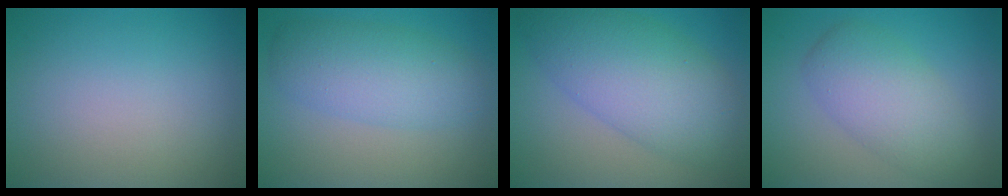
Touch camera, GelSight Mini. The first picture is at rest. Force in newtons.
{"total": 5.2, "press": 5.2, "slide": 0.2}
{"total": 8.5, "press": 8.5, "slide": 0.3}
{"total": 5.3, "press": 5.3, "slide": 0.2}